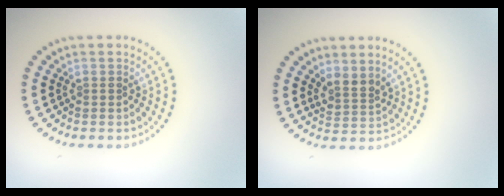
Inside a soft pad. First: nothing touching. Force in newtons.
{"total": 2.1, "press": 1.5, "slide": 1.5}